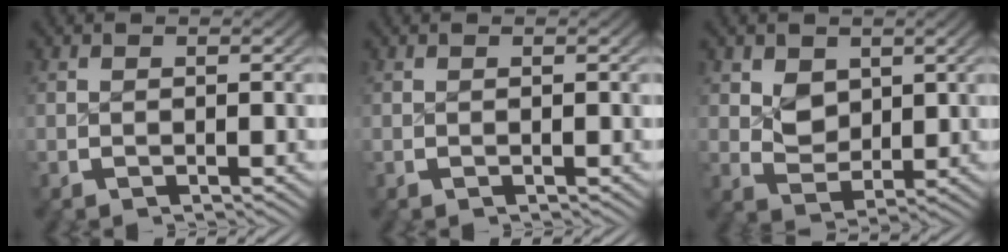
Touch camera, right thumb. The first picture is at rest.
{"total": 0.0}
{"total": 3.7, "force": [0.9, 2.8, 2.2], "torque": [-0.055, -0.031, 0.031]}